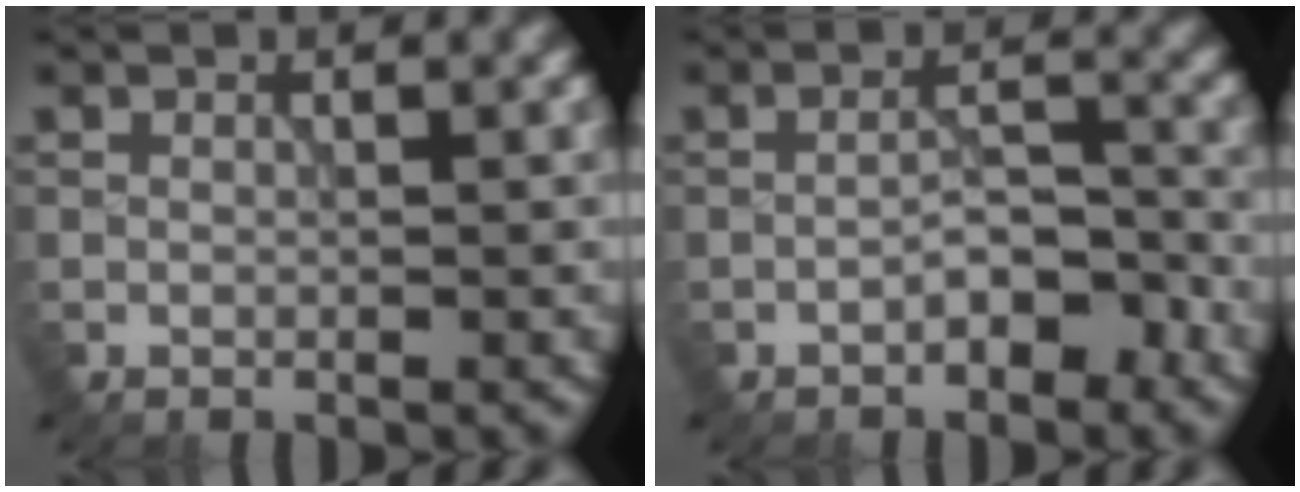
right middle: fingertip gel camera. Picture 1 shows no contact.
{"total": 2.8, "force": [-1.7, 1.0, 2.0], "torque": [-0.030, 0.010, -0.030]}